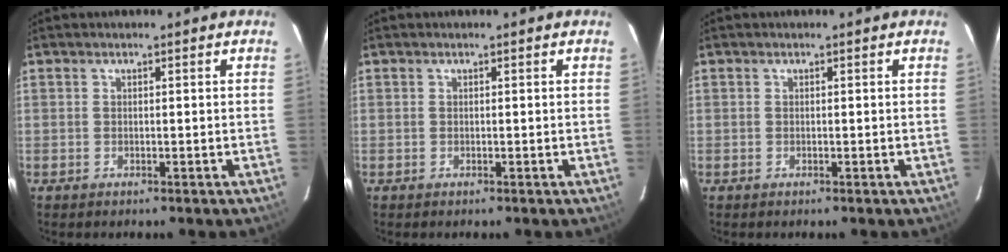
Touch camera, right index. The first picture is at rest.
{"total": 0.0}
{"total": 0.0}